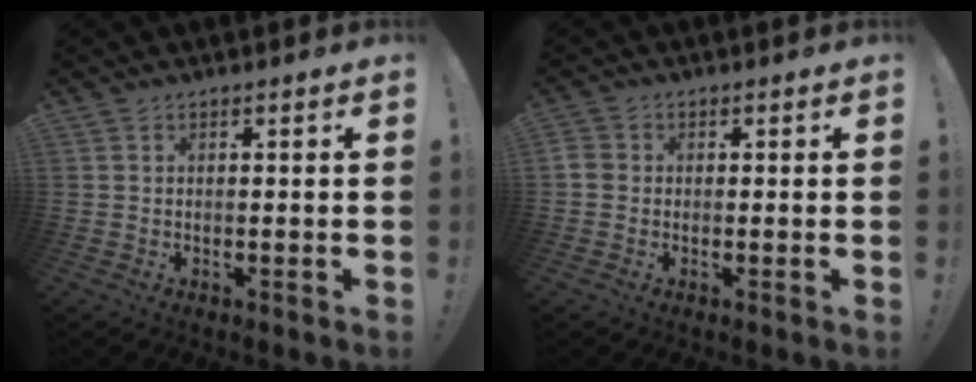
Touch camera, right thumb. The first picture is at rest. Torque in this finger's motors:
{"motor_torque": [0.10, -0.19, -0.04, -0.08, 0.00]}